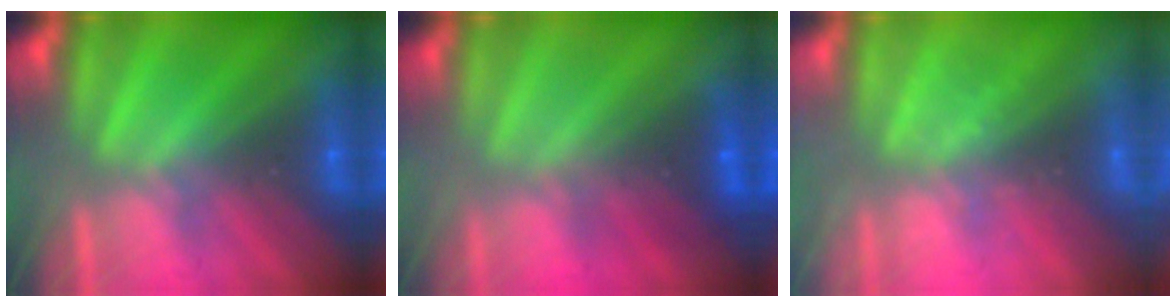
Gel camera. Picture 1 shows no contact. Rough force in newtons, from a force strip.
{"total": 2.1}
{"total": 2.3}